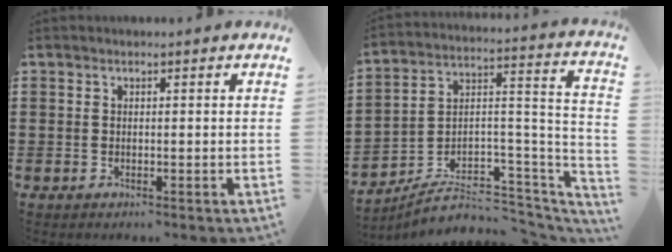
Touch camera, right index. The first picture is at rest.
{"total": 5.7, "force": [-4.5, 2.5, 2.6], "torque": [-0.038, -0.001, -0.082]}